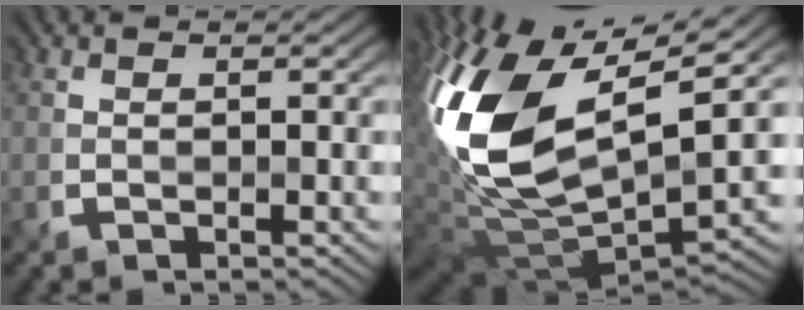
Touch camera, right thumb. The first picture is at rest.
{"total": 18.0, "force": [5.2, 8.2, 15.1], "torque": [-0.341, 0.004, 0.092]}